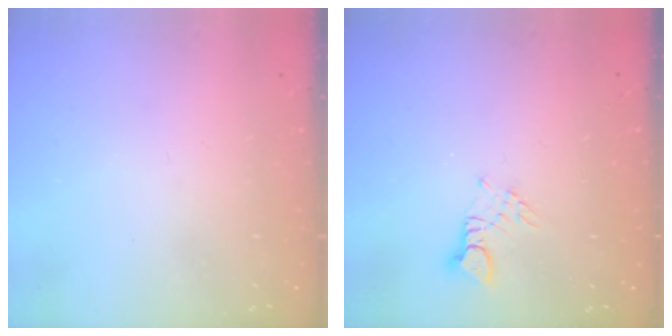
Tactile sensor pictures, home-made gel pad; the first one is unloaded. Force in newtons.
{"total": 2.9, "press": 2.9, "slide": 0.2}